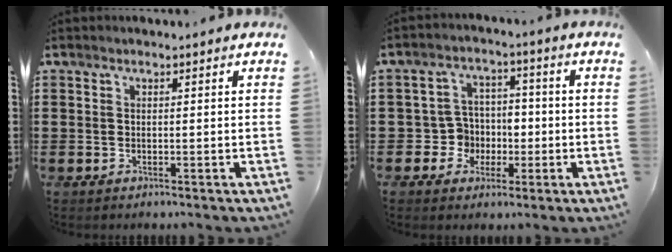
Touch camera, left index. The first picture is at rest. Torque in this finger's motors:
{"motor_torque": [0.21, 0.10, 0.13, 0.01]}